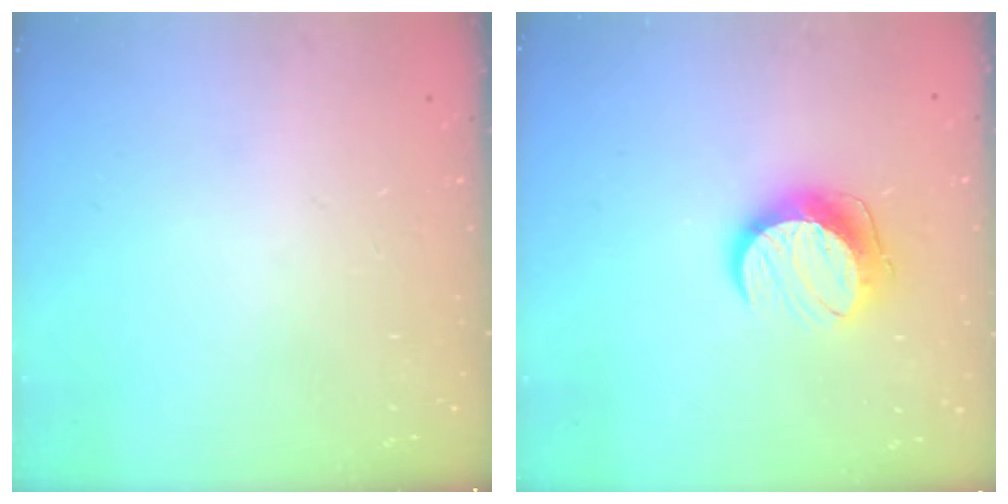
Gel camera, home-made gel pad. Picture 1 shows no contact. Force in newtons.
{"total": 11.5, "press": 11.5, "slide": 0.8}